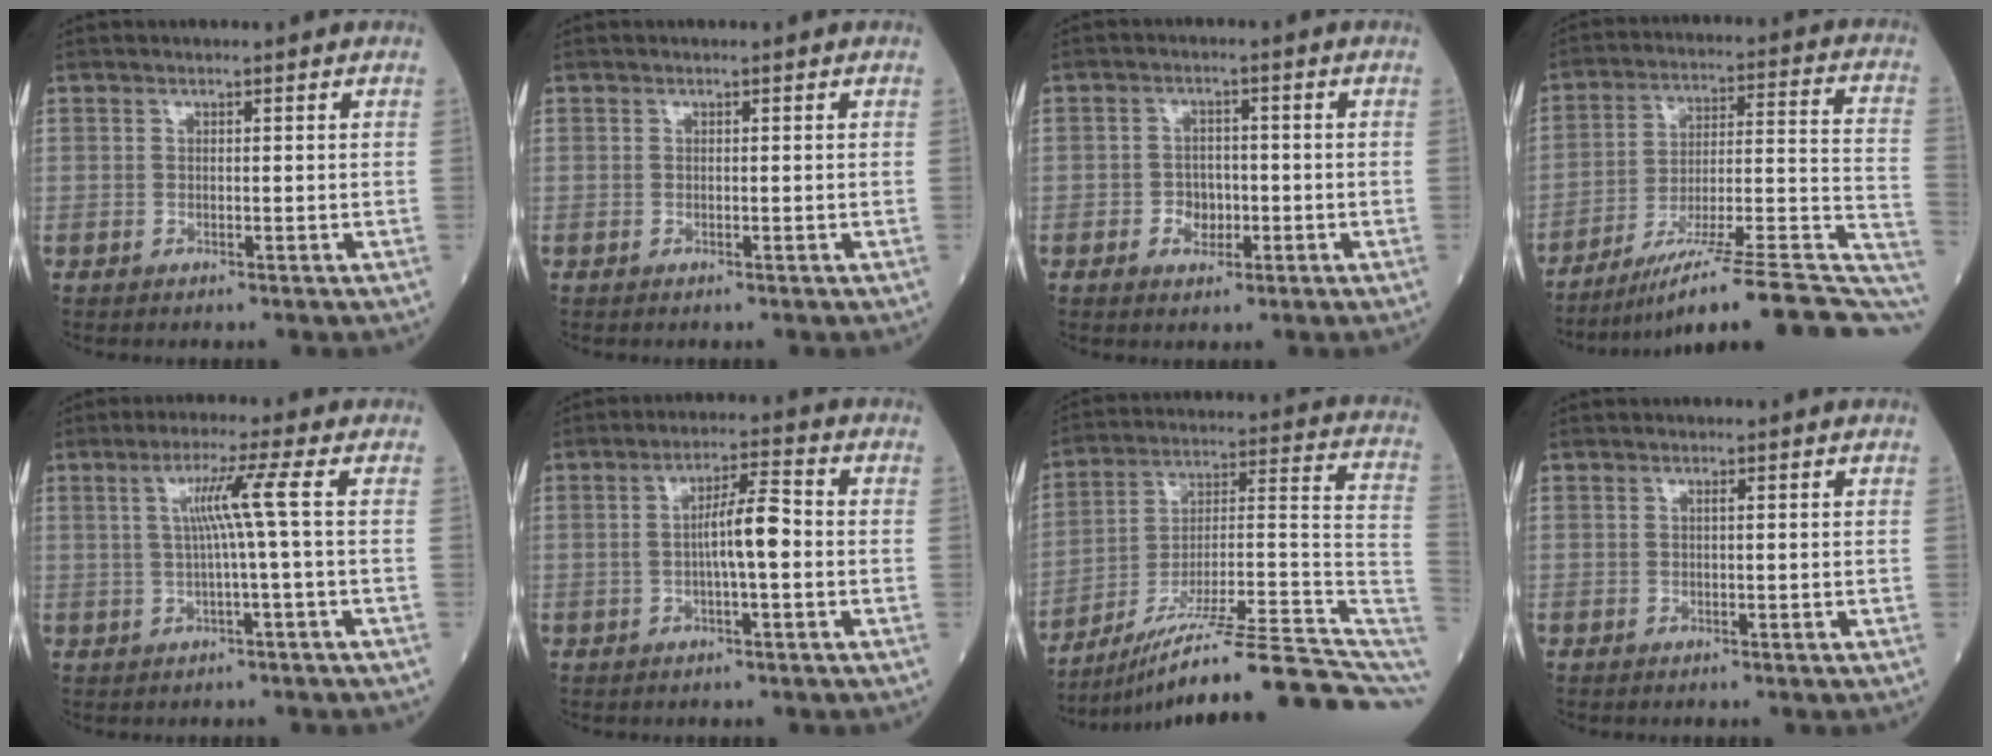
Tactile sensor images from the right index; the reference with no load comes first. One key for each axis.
{"total": 0.0}
{"total": 3.4, "fx": -1.0, "fy": 2.6, "fz": 1.9, "tx": -0.021, "ty": 0.007, "tz": -0.014}
{"total": 23.4, "fx": -17.6, "fy": 1.9, "fz": 15.4, "tx": -0.152, "ty": 0.017, "tz": -0.262}
{"total": 5.3, "fx": 0.6, "fy": -1.6, "fz": 5.0, "tx": -0.095, "ty": 0.007, "tz": 0.015}
{"total": 6.1, "fx": -0.5, "fy": 0.6, "fz": 6.0, "tx": -0.103, "ty": 0.013, "tz": -0.012}
{"total": 23.9, "fx": -18.3, "fy": 0.8, "fz": 15.4, "tx": -0.159, "ty": 0.027, "tz": -0.287}
{"total": 0.0}